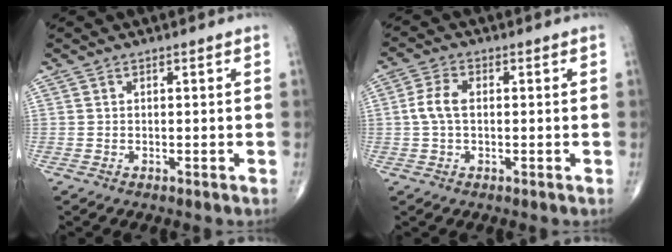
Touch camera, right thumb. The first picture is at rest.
{"total": 4.5, "force": [0.1, 2.6, 3.6], "torque": [-0.084, 0.011, -0.003]}